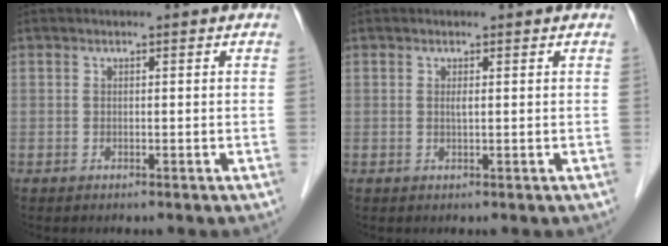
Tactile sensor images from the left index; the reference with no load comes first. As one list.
[{"total": 0.7, "force": [0.3, 0.0, 0.6], "torque": [-0.016, 0.000, 0.004]}]